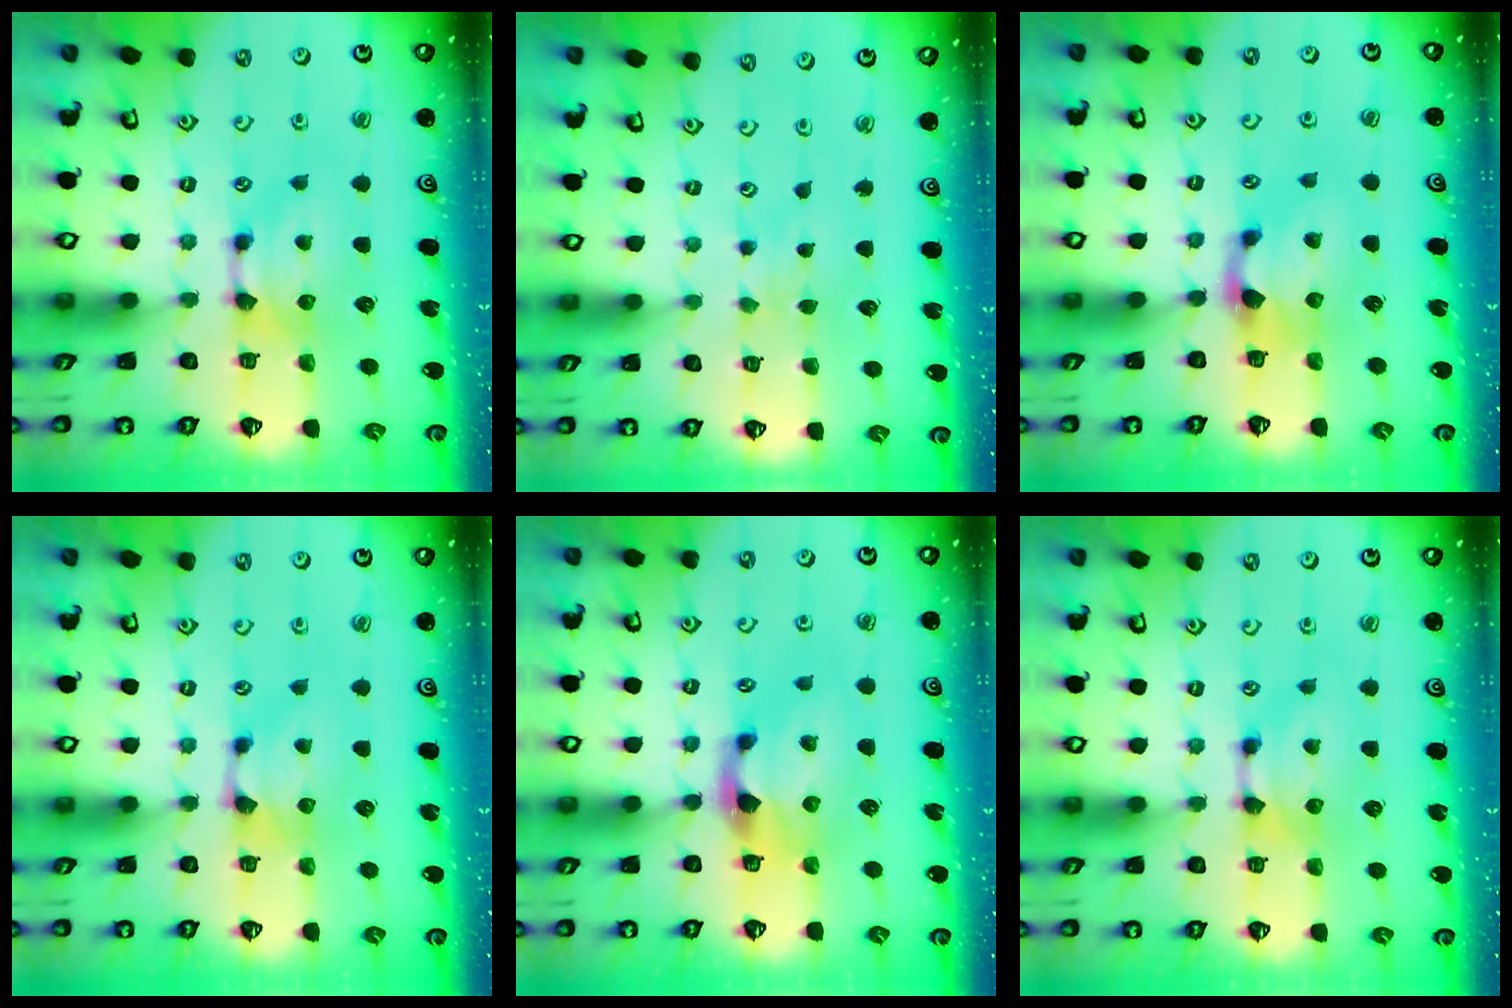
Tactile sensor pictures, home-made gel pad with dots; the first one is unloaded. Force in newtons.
{"total": 1.8, "press": 1.8, "slide": 0.1}
{"total": 1.2, "press": 0.1, "slide": 1.2}
{"total": 0.0}
{"total": 2.2, "press": 1.7, "slide": 1.4}
{"total": 0.0}